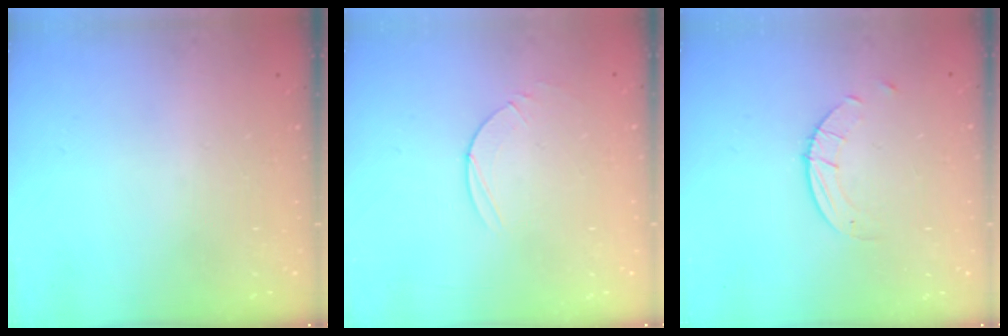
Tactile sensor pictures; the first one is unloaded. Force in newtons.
{"total": 4.9, "press": 4.9, "slide": 0.4}
{"total": 4.0, "press": 4.0, "slide": 0.4}